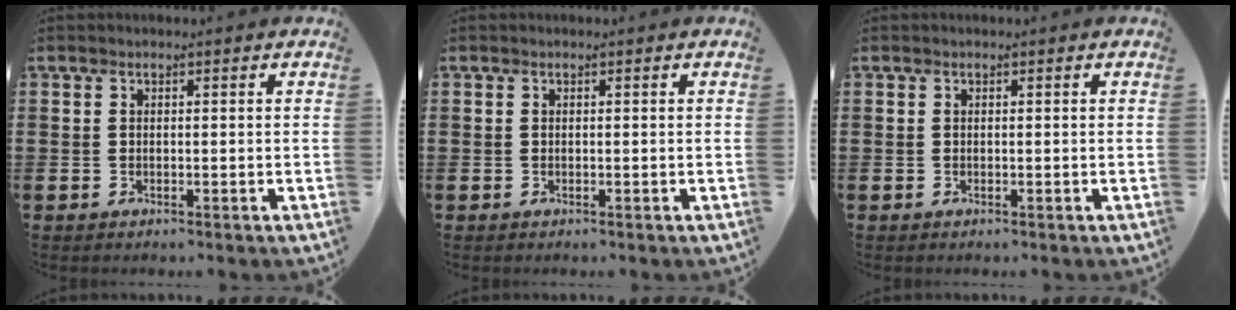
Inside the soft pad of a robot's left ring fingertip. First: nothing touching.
{"total": 0.0}
{"total": 0.0}